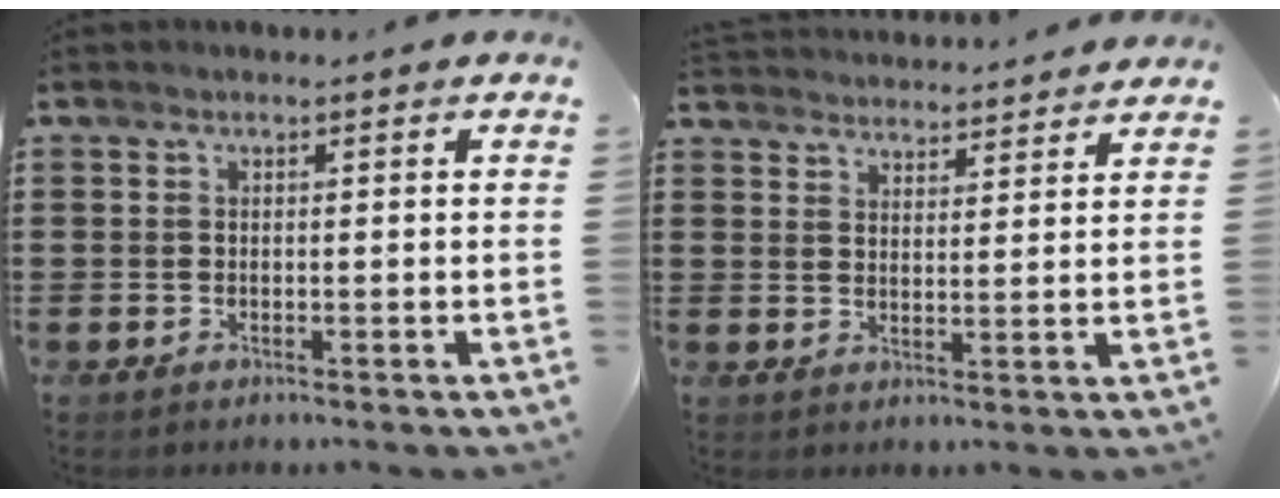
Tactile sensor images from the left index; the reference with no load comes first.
{"total": 3.7, "force": [3.7, 0.1, -0.3], "torque": [-0.008, -0.019, 0.067]}